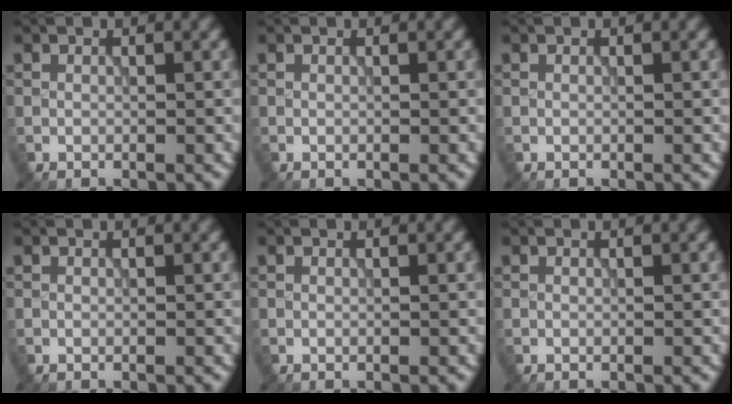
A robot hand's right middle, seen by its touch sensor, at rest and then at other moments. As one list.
[{"total": 0.0}, {"total": 0.0}, {"total": 0.0}, {"total": 0.0}, {"total": 0.0}]